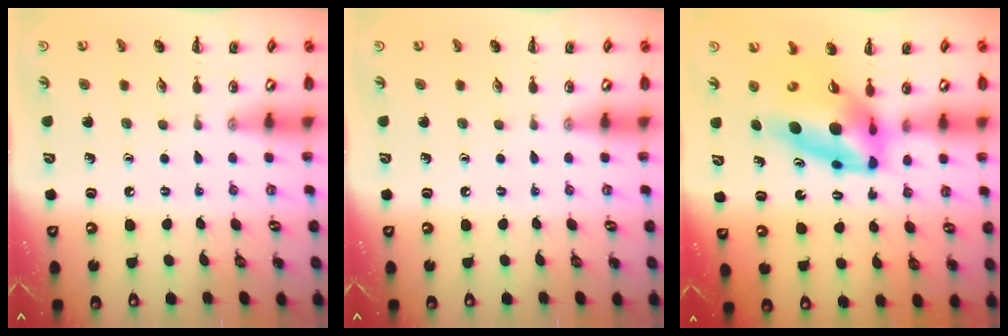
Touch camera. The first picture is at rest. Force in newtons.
{"total": 0.0}
{"total": 10.0, "press": 9.6, "slide": 3.0}